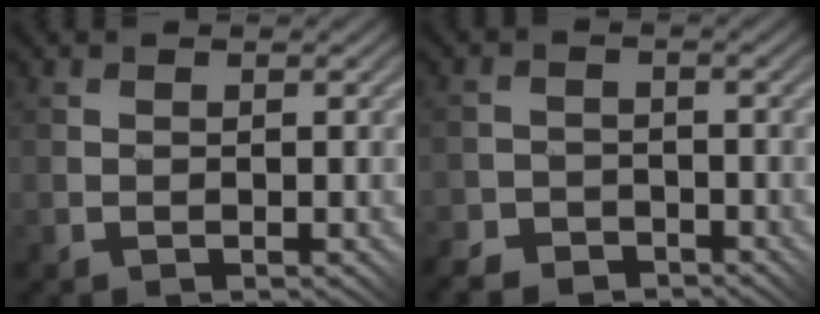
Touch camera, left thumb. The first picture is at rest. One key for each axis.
{"total": 4.8, "fx": -4.2, "fy": 2.1, "fz": 0.7, "tx": -0.004, "ty": 0.004, "tz": -0.074}